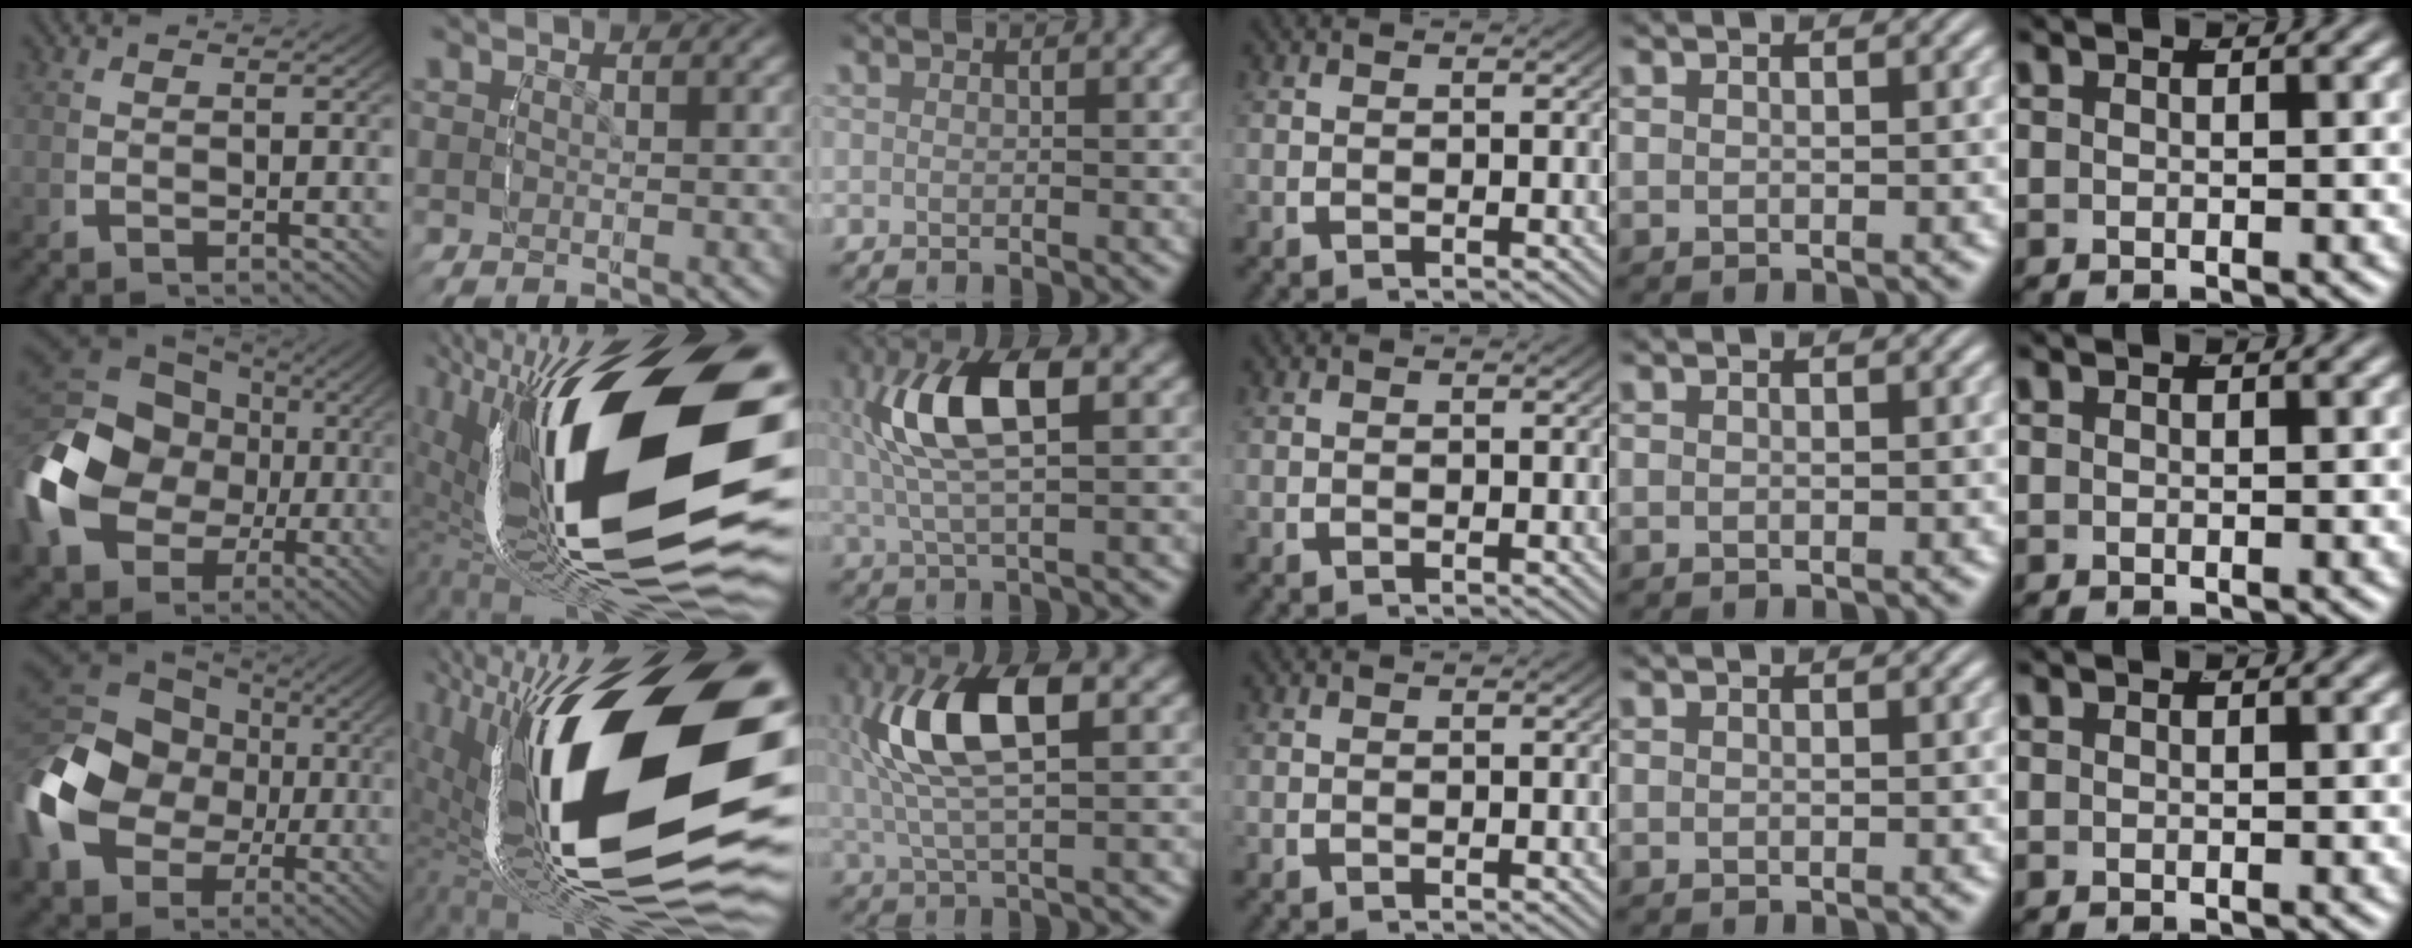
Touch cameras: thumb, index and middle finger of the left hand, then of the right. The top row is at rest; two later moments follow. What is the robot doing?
{"motion": "grasp_and_lifting", "object": "scissors"}